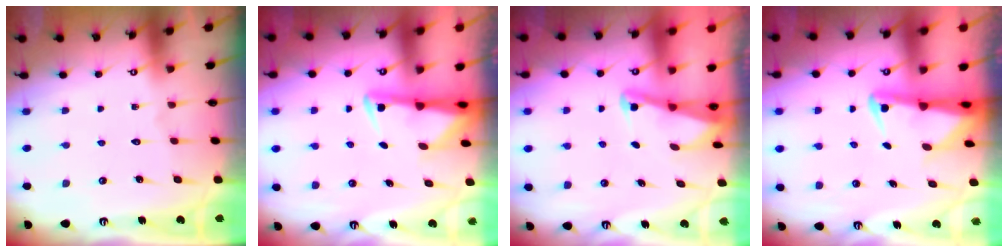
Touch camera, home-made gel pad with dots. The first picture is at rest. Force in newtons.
{"total": 2.9, "press": 2.9, "slide": 0.6}
{"total": 2.0, "press": 2.0, "slide": 0.4}
{"total": 2.9, "press": 2.8, "slide": 0.7}